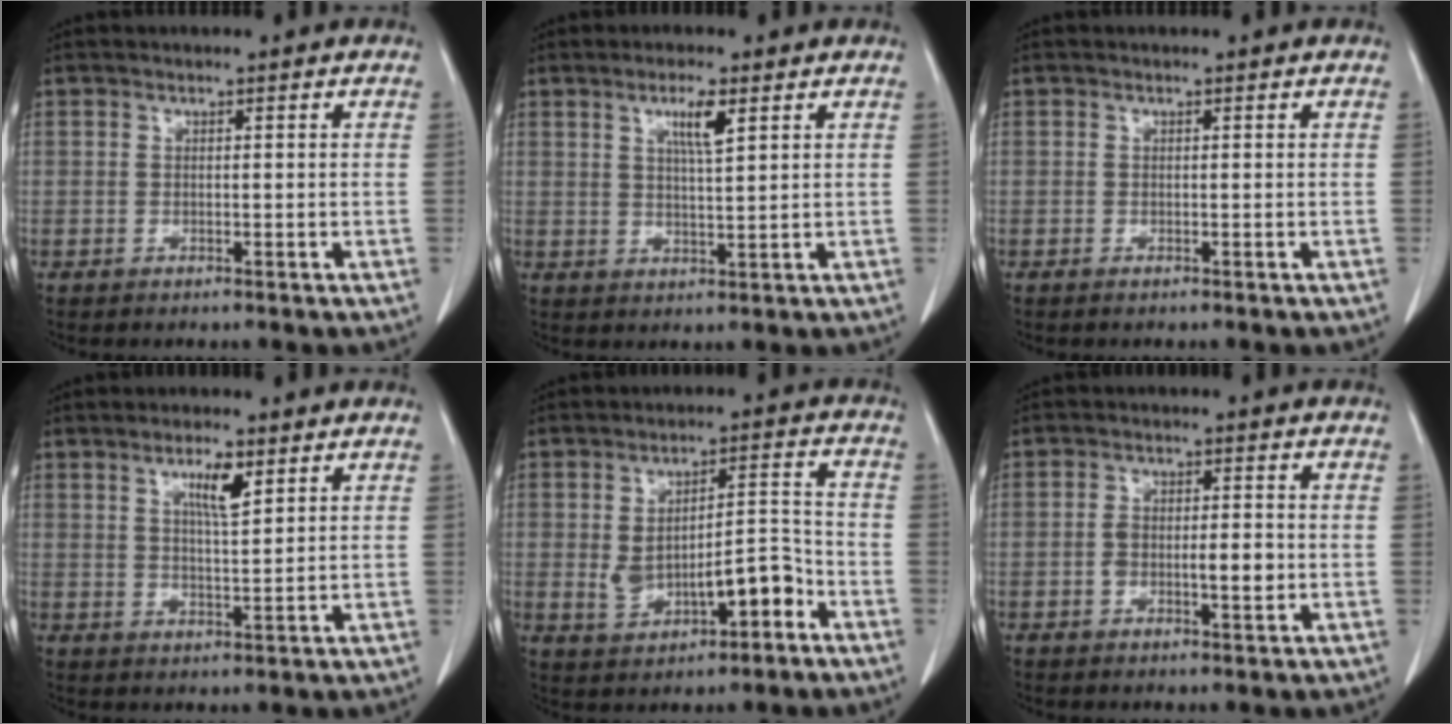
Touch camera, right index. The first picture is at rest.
{"total": 4.5, "force": [2.2, 0.4, 3.9], "torque": [-0.071, -0.002, 0.039]}
{"total": 0.0}
{"total": 5.0, "force": [2.6, 0.9, 4.2], "torque": [-0.076, -0.001, 0.044]}
{"total": 9.8, "force": [-2.7, 3.7, 8.6], "torque": [-0.145, 0.024, -0.030]}
{"total": 5.2, "force": [-1.0, 1.8, 4.8], "torque": [-0.087, 0.003, -0.013]}